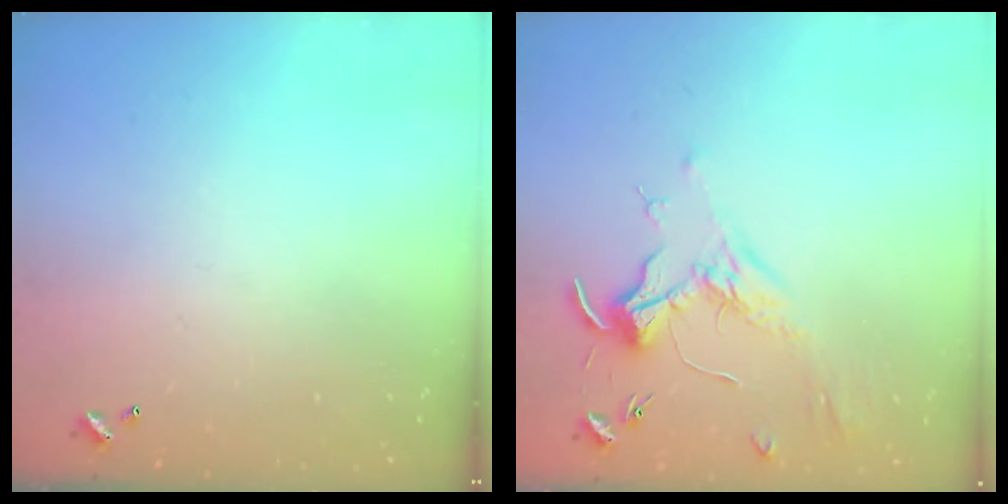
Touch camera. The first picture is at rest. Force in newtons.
{"total": 1.9, "press": 1.7, "slide": 0.8}